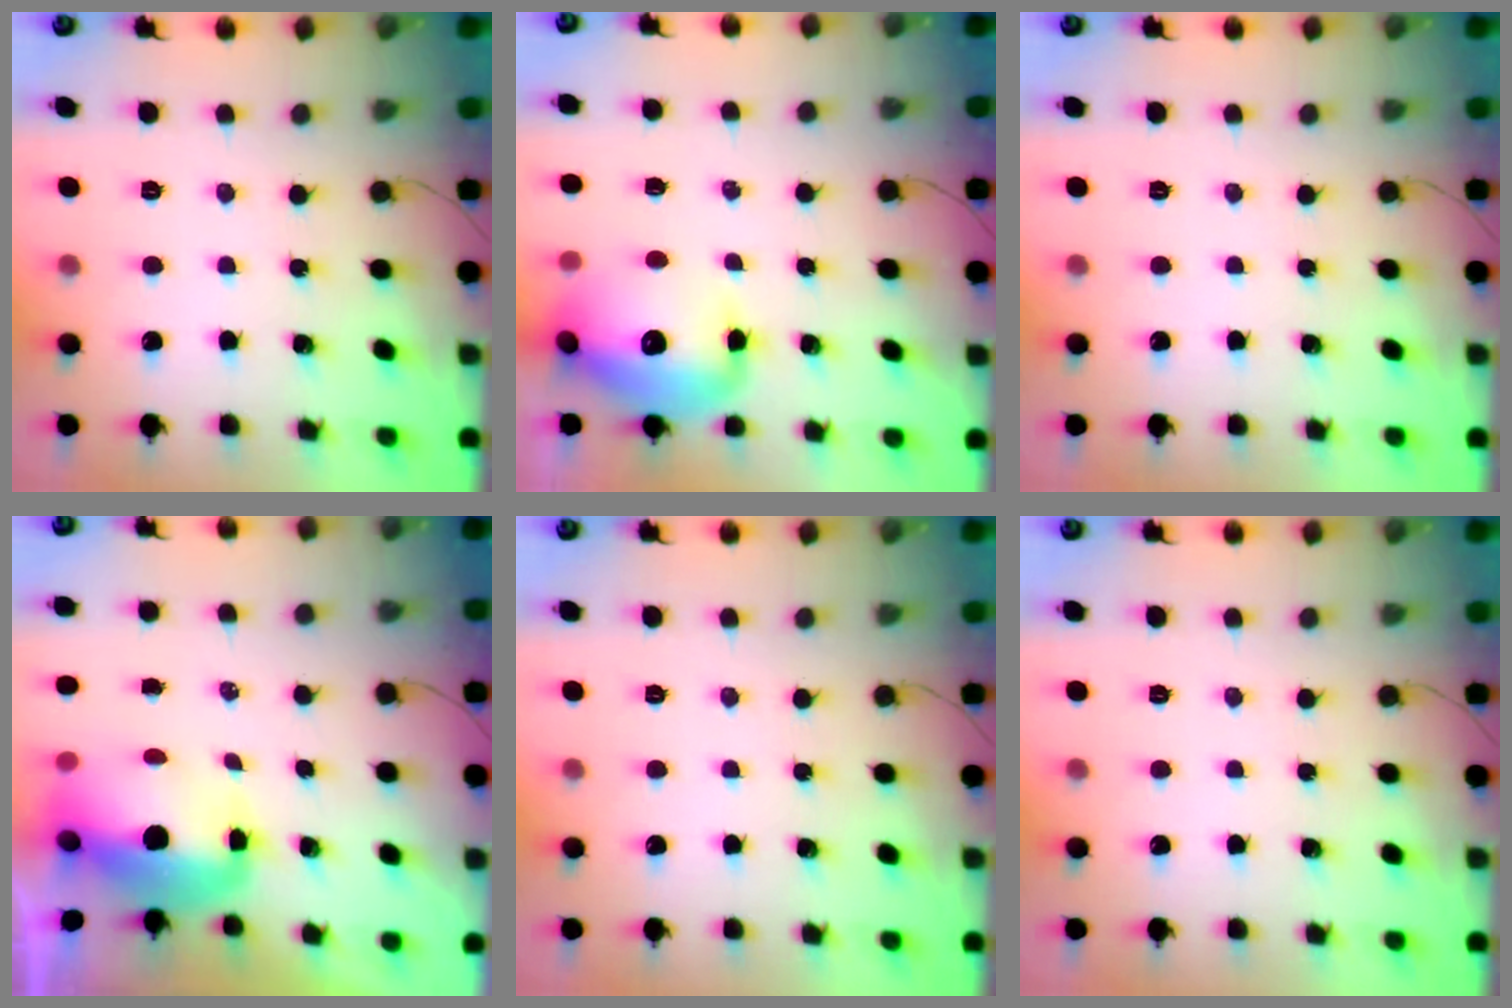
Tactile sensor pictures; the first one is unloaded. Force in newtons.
{"total": 15.8, "press": 15.2, "slide": 4.3}
{"total": 0.0}
{"total": 9.7, "press": 9.6, "slide": 1.9}
{"total": 0.0}
{"total": 0.0}